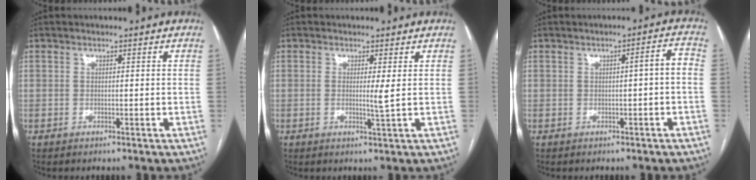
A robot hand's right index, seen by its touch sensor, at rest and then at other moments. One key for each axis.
{"total": 1.9, "fx": 0.3, "fy": -0.5, "fz": 1.8, "tx": -0.032, "ty": -0.005, "tz": 0.004}
{"total": 2.7, "fx": -0.4, "fy": 0.3, "fz": 2.7, "tx": -0.031, "ty": 0.008, "tz": -0.006}